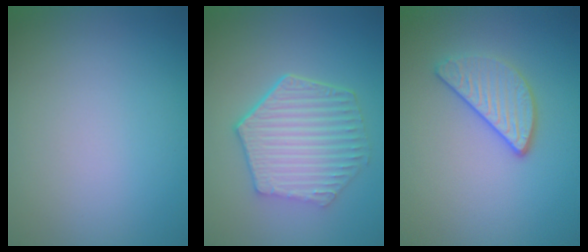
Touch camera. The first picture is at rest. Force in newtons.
{"total": 6.4, "press": 4.9, "slide": 4.2}
{"total": 3.0, "press": 2.6, "slide": 1.3}